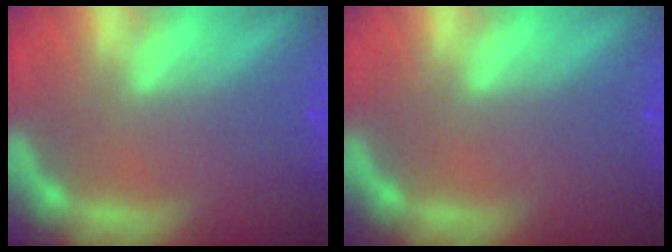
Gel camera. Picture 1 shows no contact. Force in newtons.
{"total": 0.0}